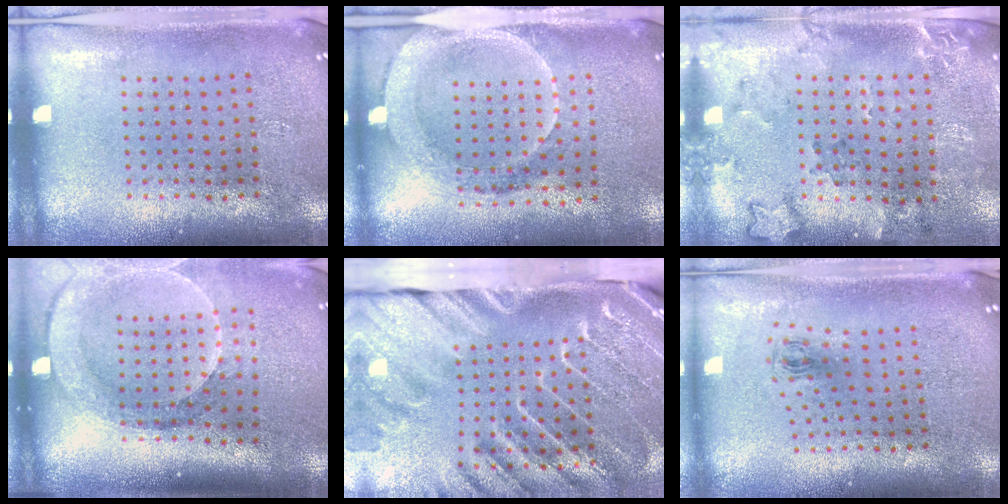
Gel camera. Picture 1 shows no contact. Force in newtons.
{"total": 1.8, "press": 1.7, "slide": 0.7}
{"total": 1.9, "press": 1.5, "slide": 1.1}
{"total": 2.6, "press": 2.0, "slide": 1.7}
{"total": 4.5, "press": 3.4, "slide": 2.8}
{"total": 0.7, "press": 0.4, "slide": 0.6}